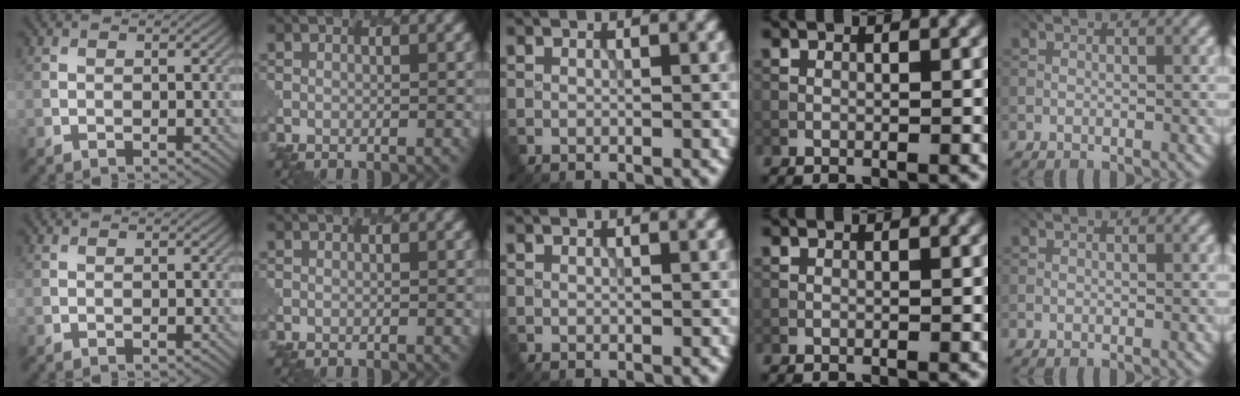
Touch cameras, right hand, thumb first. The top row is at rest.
{}